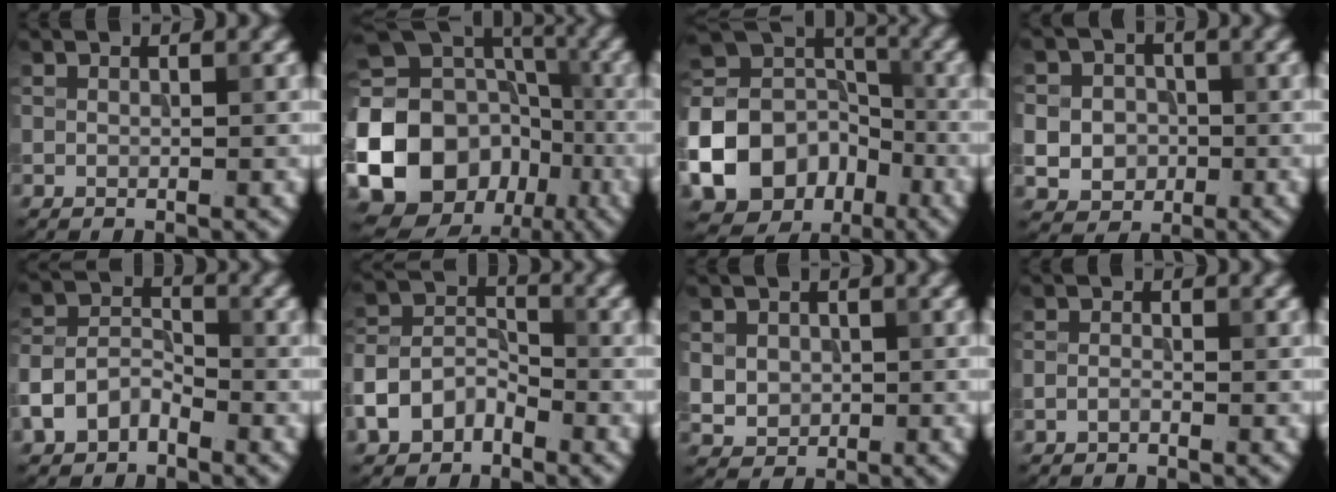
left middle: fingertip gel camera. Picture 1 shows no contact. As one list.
[{"total": 23.2, "force": [-6.8, 20.1, 9.3], "torque": [-0.206, -0.017, -0.143]}, {"total": 13.8, "force": [-5.9, 11.1, 5.7], "torque": [-0.148, -0.016, -0.113]}, {"total": 6.9, "force": [-0.5, 6.4, 2.7], "torque": [-0.057, 0.014, -0.032]}, {"total": 4.3, "force": [-2.4, 2.8, 2.2], "torque": [-0.048, 0.006, -0.055]}, {"total": 4.8, "force": [-2.7, 3.3, 2.2], "torque": [-0.046, 0.002, -0.059]}, {"total": 3.0, "force": [0.3, 2.7, 1.3], "torque": [-0.030, 0.000, 0.009]}, {"total": 0.8, "force": [-0.5, 0.4, 0.4], "torque": [-0.008, 0.001, -0.013]}]